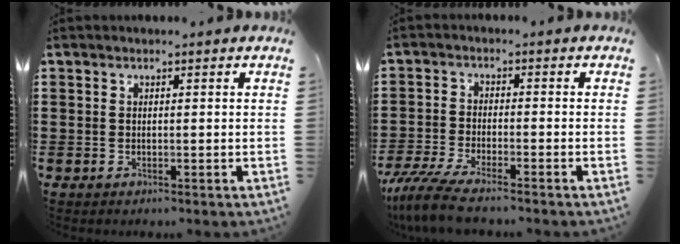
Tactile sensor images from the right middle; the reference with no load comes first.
{"total": 5.3, "force": [-4.6, 0.1, 2.7], "torque": [-0.080, -0.023, -0.094]}